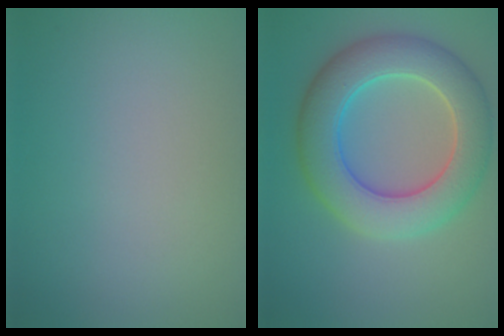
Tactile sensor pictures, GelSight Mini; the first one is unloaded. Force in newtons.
{"total": 8.2, "press": 8.2, "slide": 0.4}